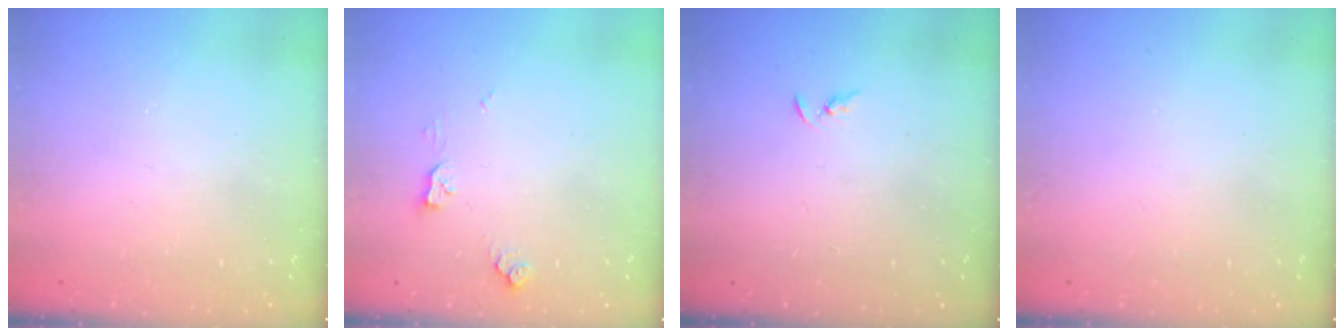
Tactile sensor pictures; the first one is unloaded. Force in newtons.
{"total": 5.7, "press": 5.6, "slide": 0.9}
{"total": 2.4, "press": 2.3, "slide": 0.2}
{"total": 0.0}